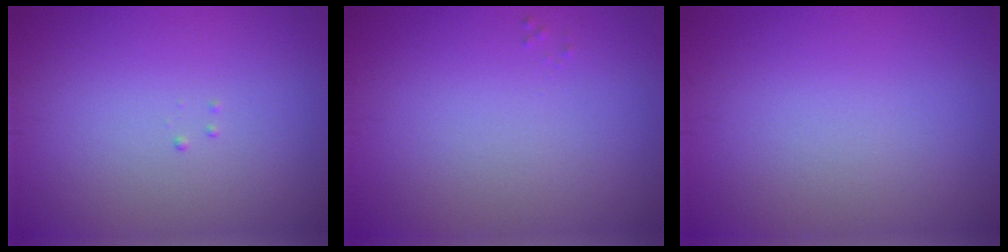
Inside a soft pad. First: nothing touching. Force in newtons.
{"total": 0.0}
{"total": 0.0}